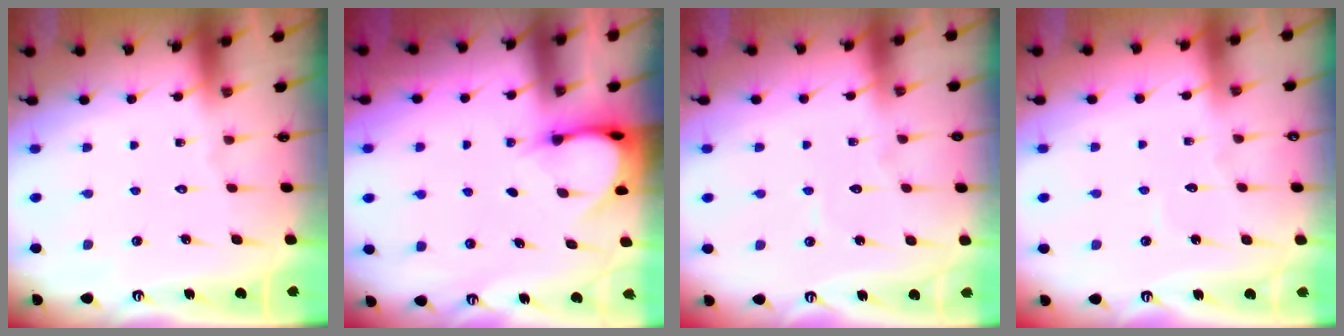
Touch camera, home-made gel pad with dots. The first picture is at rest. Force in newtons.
{"total": 3.9, "press": 3.9, "slide": 0.3}
{"total": 3.3, "press": 3.2, "slide": 0.3}
{"total": 2.6, "press": 2.6, "slide": 0.3}